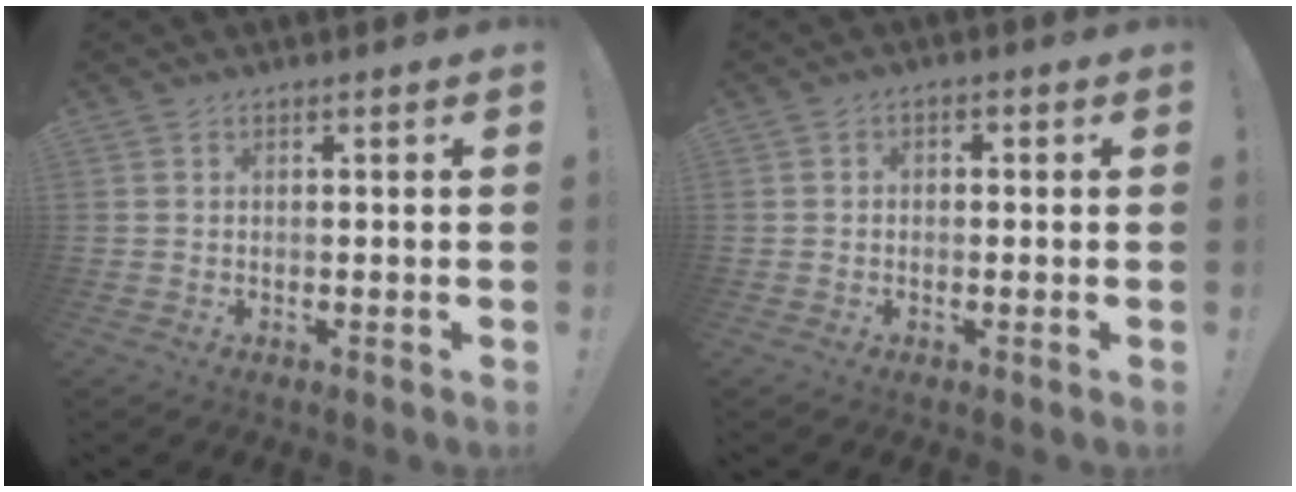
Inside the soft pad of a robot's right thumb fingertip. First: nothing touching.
{"total": 1.7, "force": [-1.1, 1.0, 0.8], "torque": [-0.013, 0.008, -0.021]}